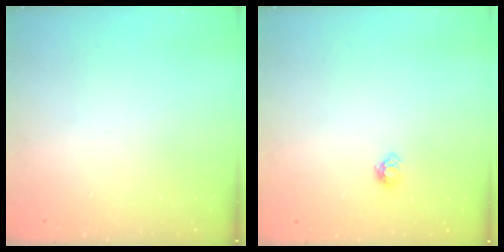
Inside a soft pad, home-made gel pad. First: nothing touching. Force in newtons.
{"total": 6.1, "press": 6.0, "slide": 0.9}